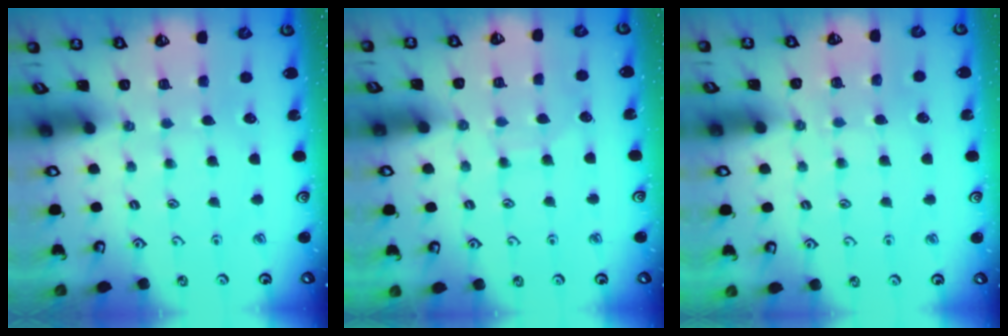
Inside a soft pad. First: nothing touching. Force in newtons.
{"total": 5.7, "press": 5.7, "slide": 0.6}
{"total": 4.3, "press": 4.3, "slide": 0.4}